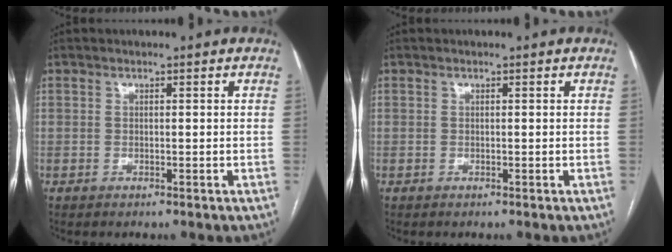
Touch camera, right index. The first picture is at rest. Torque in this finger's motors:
{"motor_torque": [0.02, -0.02, 0.00, 0.00]}